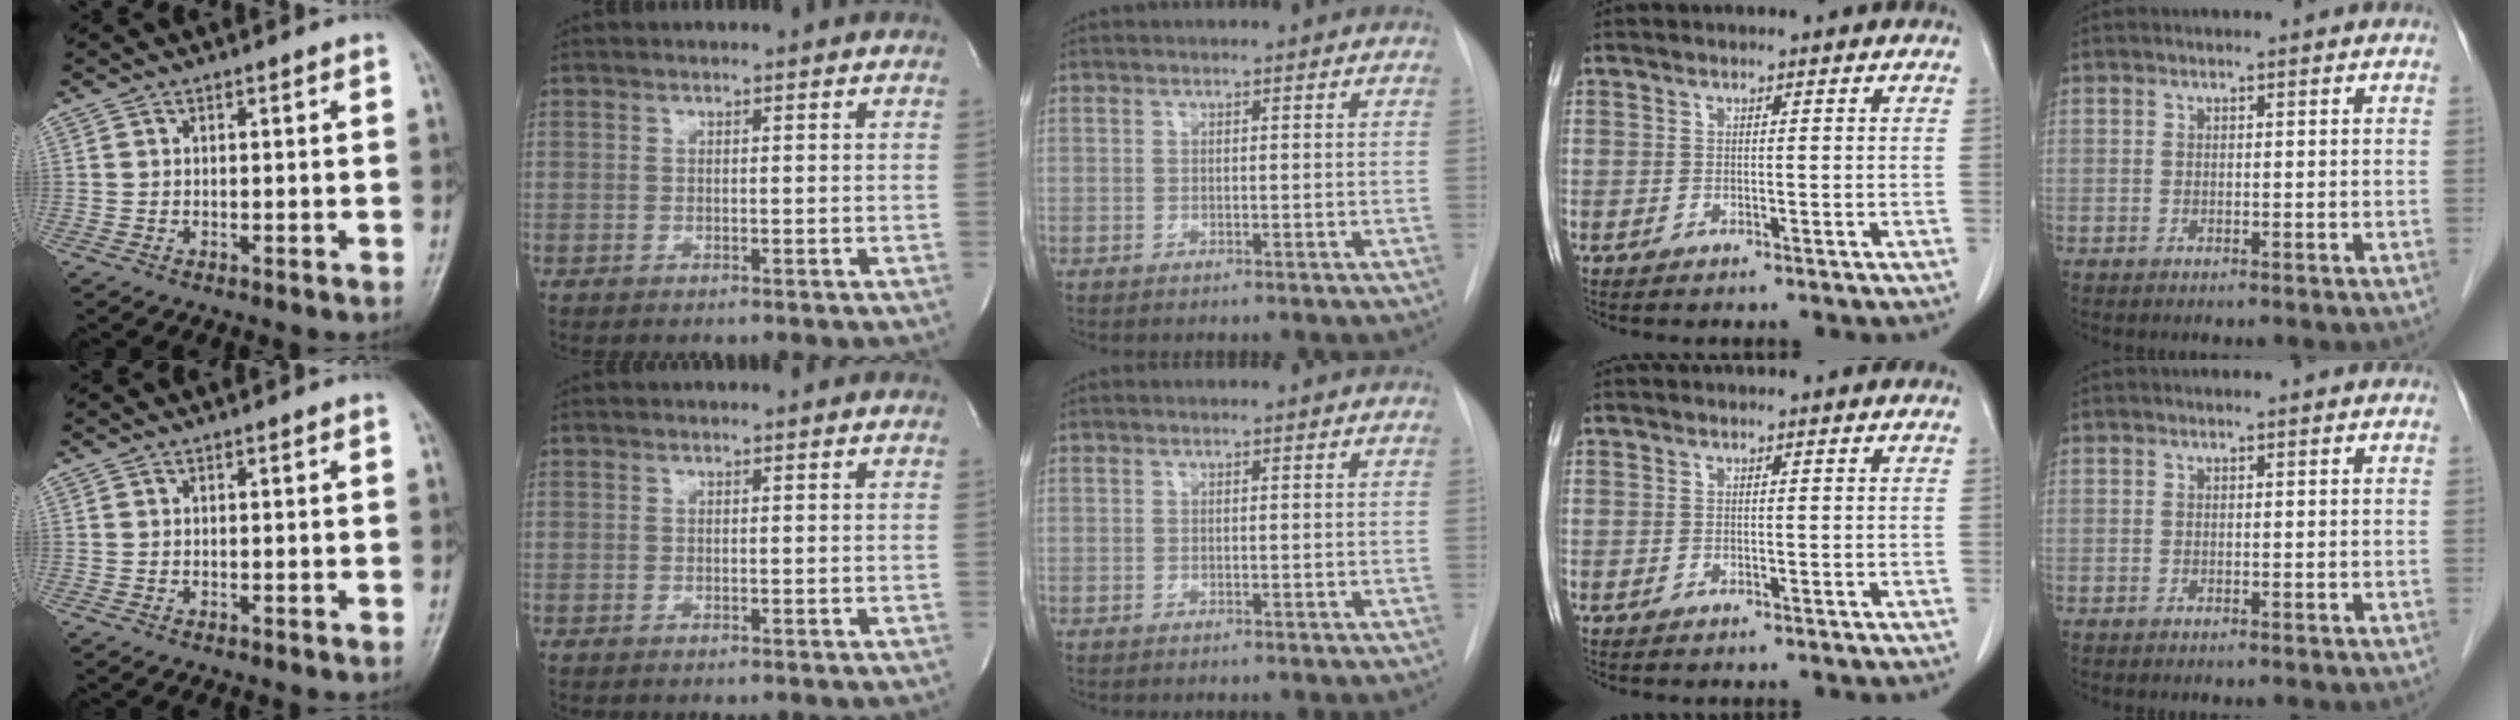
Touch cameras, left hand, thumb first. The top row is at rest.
{}